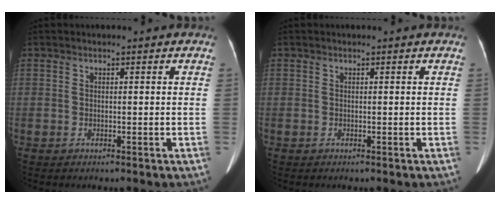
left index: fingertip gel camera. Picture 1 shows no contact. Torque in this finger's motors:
{"motor_torque": [-0.01, 0.01, 0.00, 0.00]}